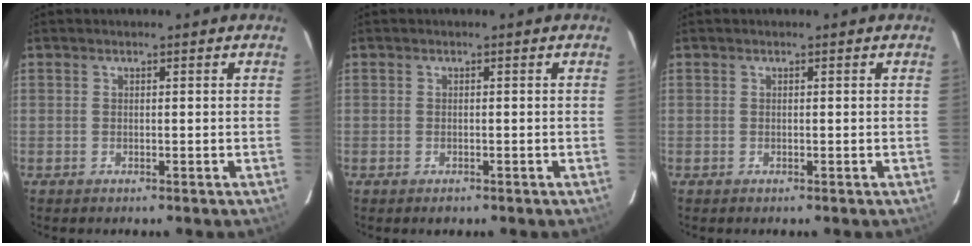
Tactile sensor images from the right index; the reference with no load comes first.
{"total": 1.1, "force": [-0.8, 0.7, 0.4], "torque": [-0.007, 0.000, -0.011]}
{"total": 0.0}